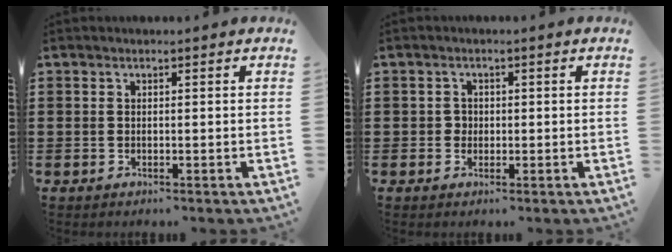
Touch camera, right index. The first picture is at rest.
{"total": 1.1, "force": [0.0, 1.0, 0.4], "torque": [-0.010, 0.004, -0.001]}